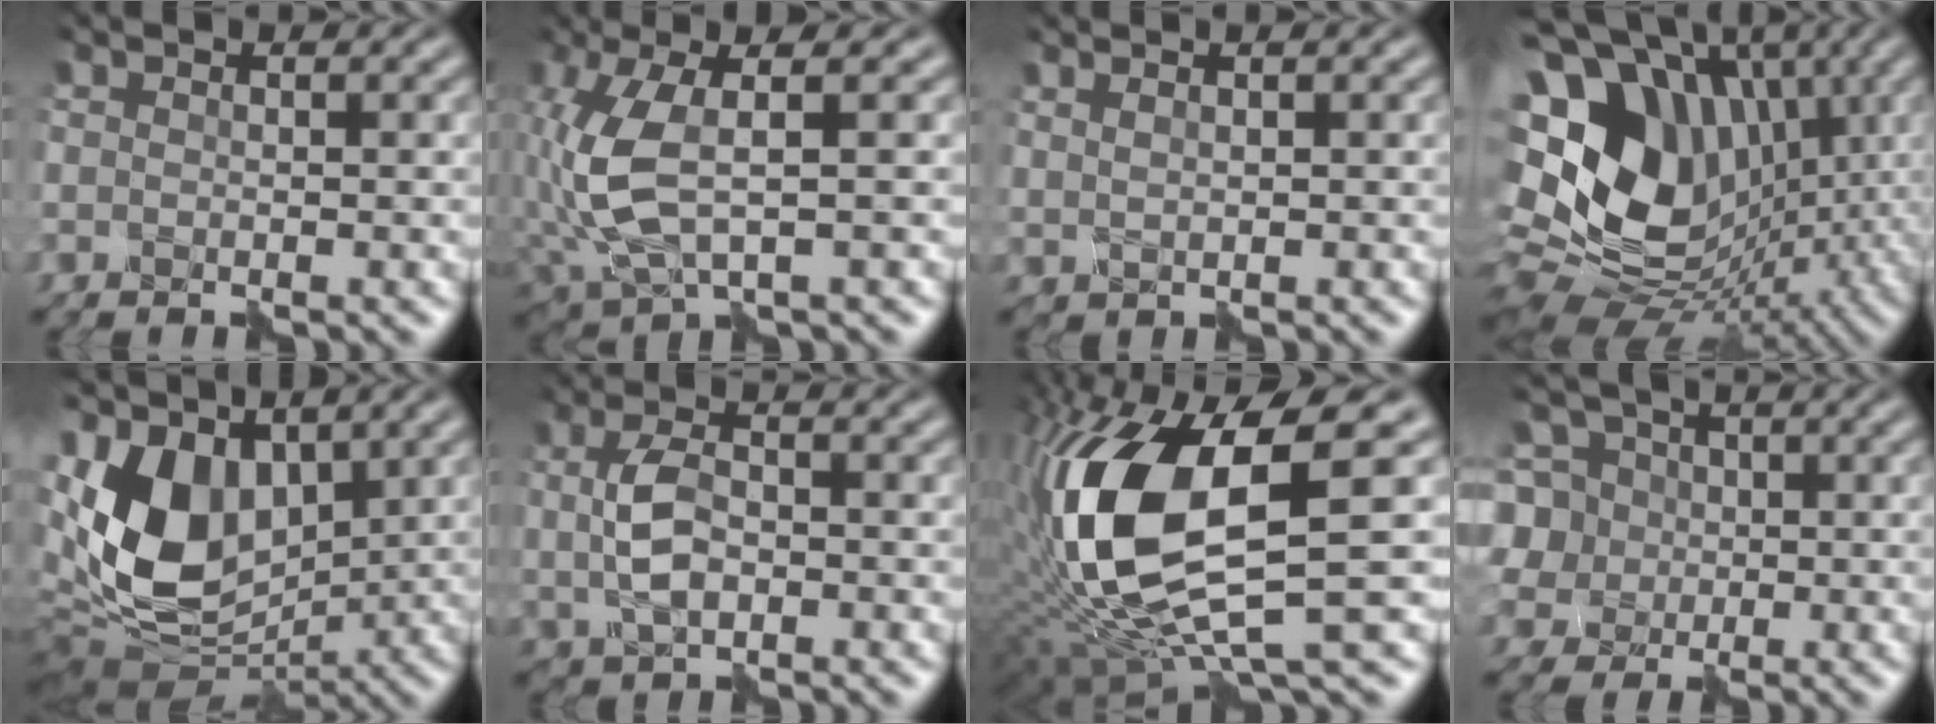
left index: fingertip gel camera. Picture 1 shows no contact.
{"total": 6.7, "force": [0.2, 2.6, 6.1], "torque": [-0.161, -0.002, 0.008]}
{"total": 0.8, "force": [0.7, 0.1, 0.5], "torque": [-0.012, -0.002, 0.018]}
{"total": 14.4, "force": [1.9, 11.1, 9.1], "torque": [-0.187, 0.012, 0.026]}
{"total": 9.3, "force": [1.3, 6.1, 6.9], "torque": [-0.144, -0.011, 0.017]}
{"total": 3.5, "force": [0.0, 2.0, 2.9], "torque": [-0.065, 0.003, 0.001]}
{"total": 13.7, "force": [1.0, 5.7, 12.4], "torque": [-0.270, -0.016, 0.017]}
{"total": 8.3, "force": [2.1, 7.3, 3.3], "torque": [-0.081, 0.032, 0.019]}